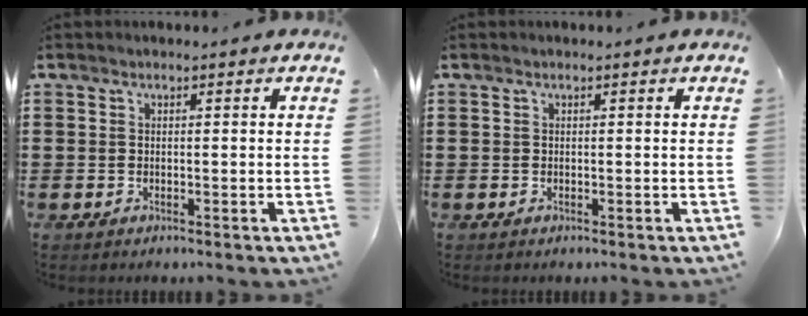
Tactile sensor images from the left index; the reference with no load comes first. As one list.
[{"total": 0.0}]